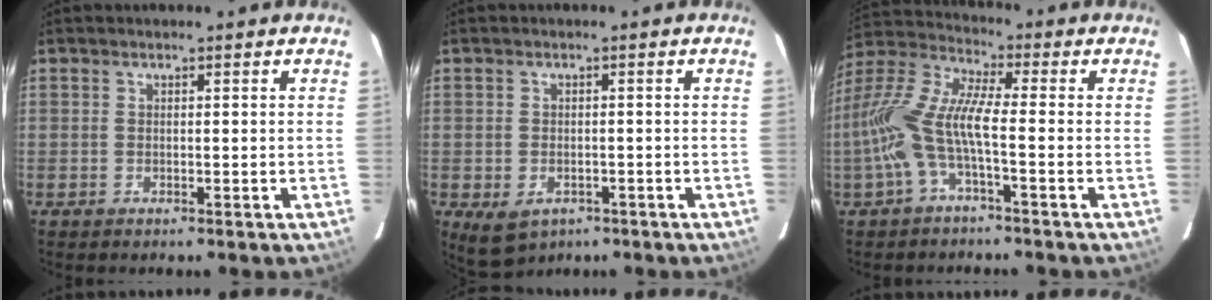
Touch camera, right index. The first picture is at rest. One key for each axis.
{"total": 5.3, "fx": -2.3, "fy": 3.9, "fz": 2.8, "tx": -0.057, "ty": -0.011, "tz": -0.021}
{"total": 11.9, "fx": -2.9, "fy": 2.3, "fz": 11.3, "tx": -0.237, "ty": 0.004, "tz": -0.059}